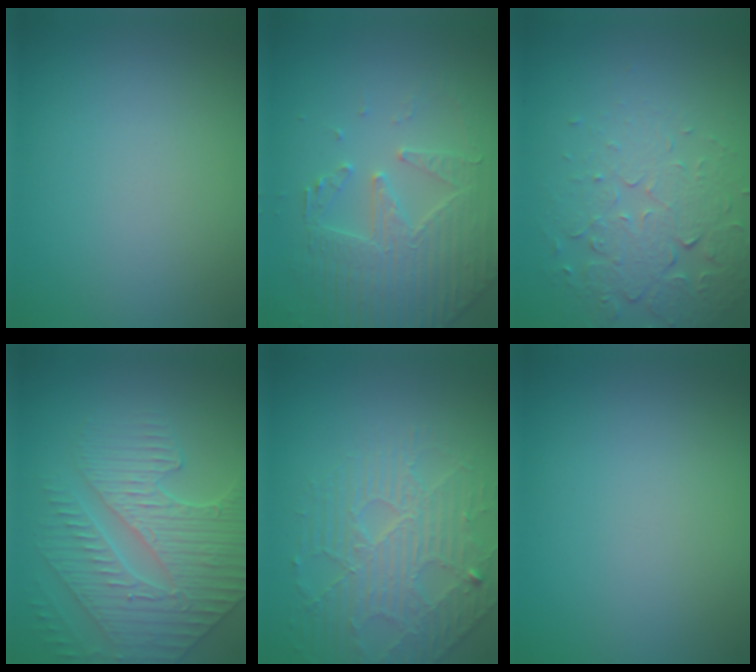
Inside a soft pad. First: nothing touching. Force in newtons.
{"total": 4.4, "press": 4.2, "slide": 1.4}
{"total": 5.5, "press": 3.6, "slide": 4.1}
{"total": 5.0, "press": 4.8, "slide": 1.2}
{"total": 4.2, "press": 3.9, "slide": 1.5}
{"total": 0.0}